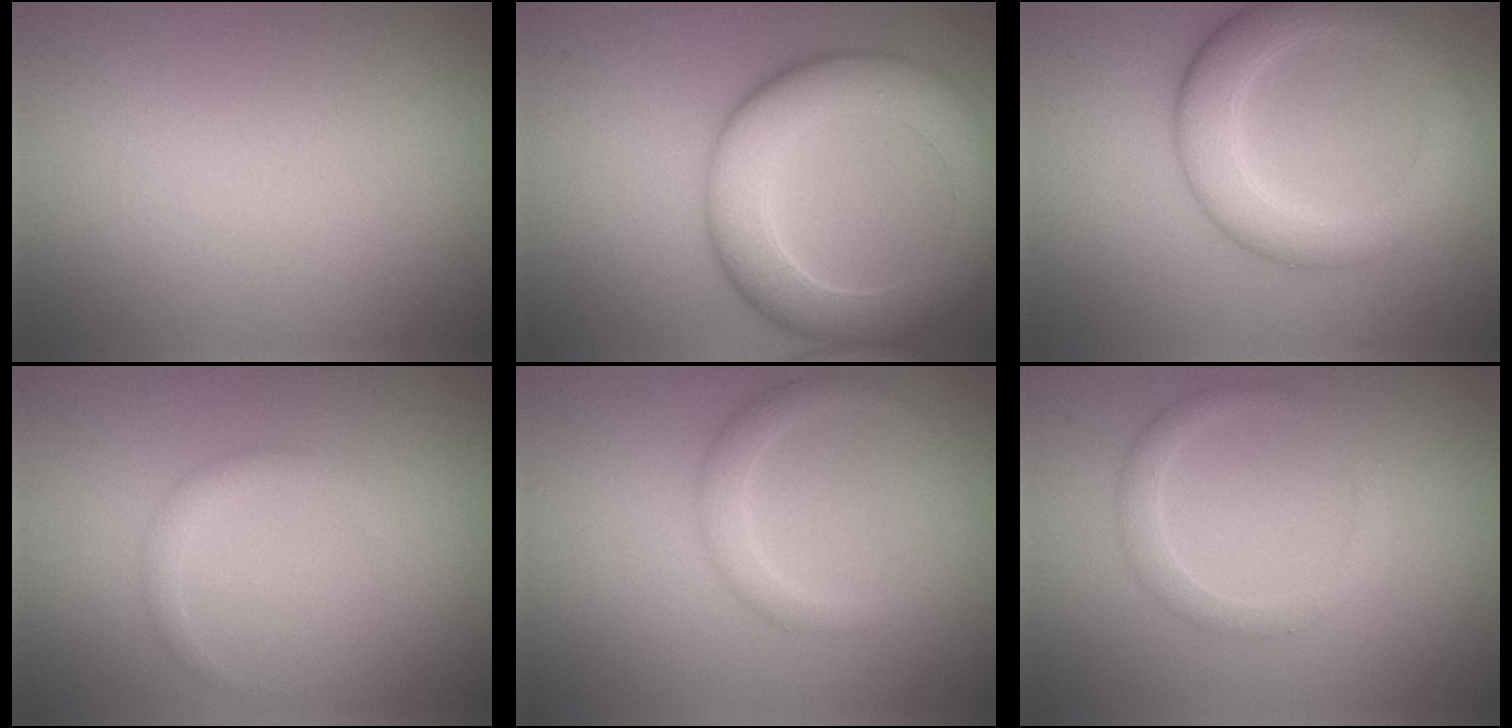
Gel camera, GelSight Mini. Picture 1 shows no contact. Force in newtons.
{"total": 7.9, "press": 7.9, "slide": 0.5}
{"total": 5.2, "press": 5.2, "slide": 0.1}
{"total": 1.3, "press": 1.3, "slide": 0.1}
{"total": 1.8, "press": 1.8, "slide": 0.1}
{"total": 1.9, "press": 1.9, "slide": 0.2}